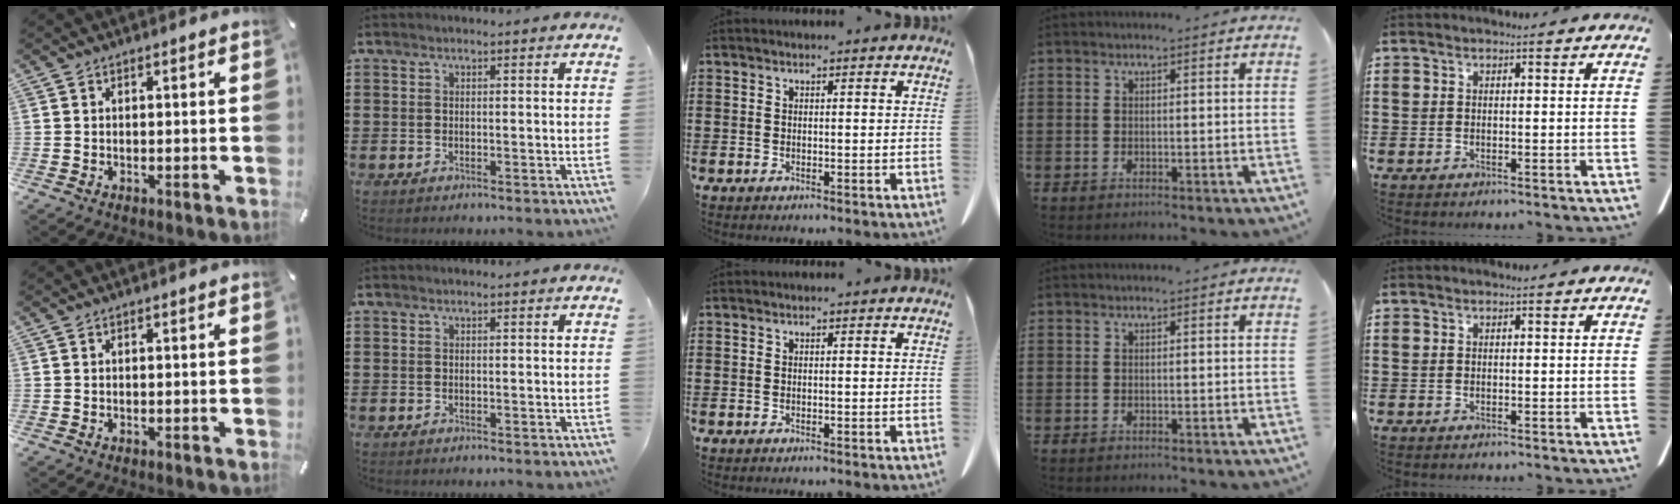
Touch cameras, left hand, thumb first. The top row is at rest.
{}